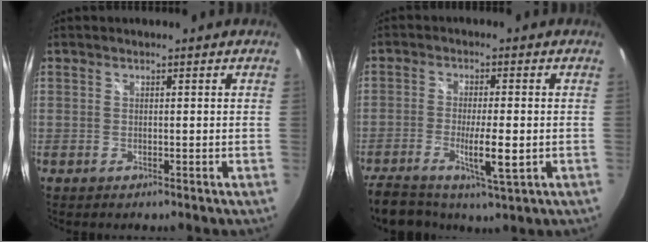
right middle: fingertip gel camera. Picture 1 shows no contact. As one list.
[{"total": 9.8, "force": [-4.6, 2.8, 8.2], "torque": [-0.171, -0.018, -0.079]}]